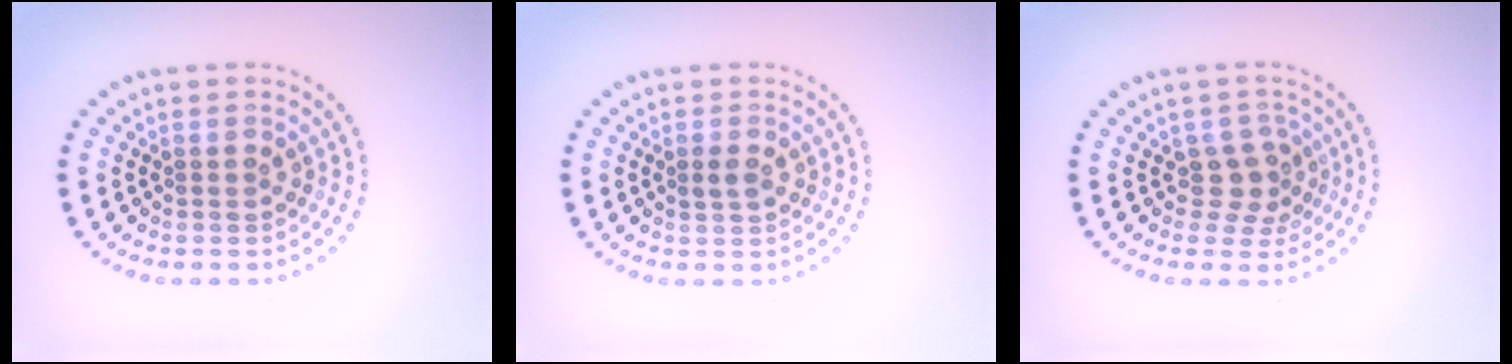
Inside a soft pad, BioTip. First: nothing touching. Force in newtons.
{"total": 1.3, "press": 1.3, "slide": 0.2}
{"total": 2.3, "press": 1.7, "slide": 1.6}